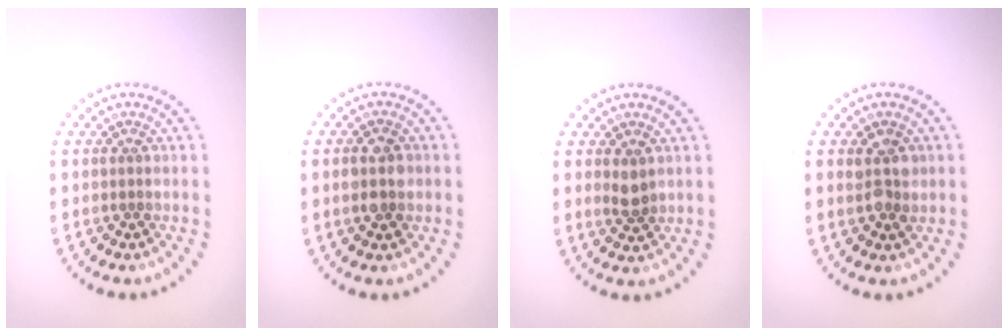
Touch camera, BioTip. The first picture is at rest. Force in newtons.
{"total": 2.4, "press": 2.4, "slide": 0.1}
{"total": 1.5, "press": 1.5, "slide": 0.4}
{"total": 2.3, "press": 2.3, "slide": 0.5}